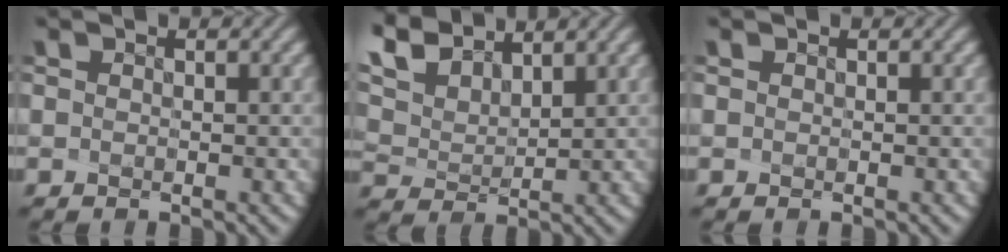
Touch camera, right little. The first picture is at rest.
{"total": 3.4, "force": [3.1, 0.8, 1.0], "torque": [-0.046, 0.001, 0.066]}
{"total": 0.0}